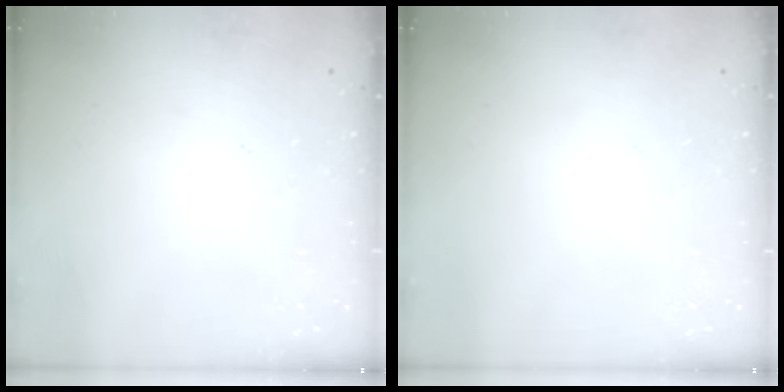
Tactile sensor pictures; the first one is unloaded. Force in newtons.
{"total": 0.0}